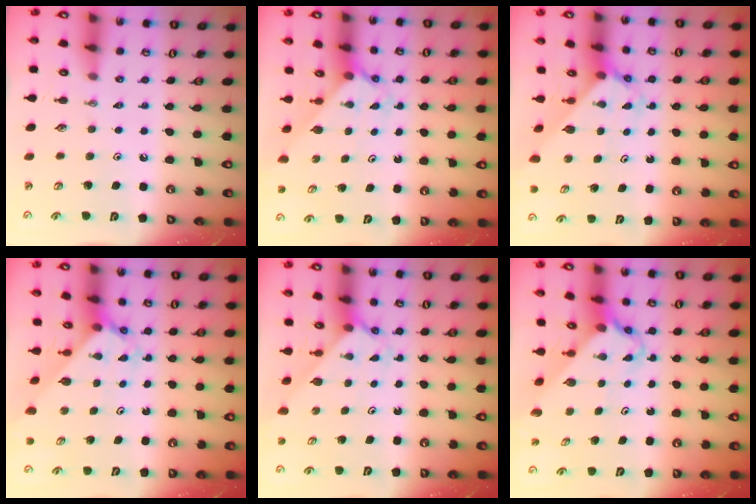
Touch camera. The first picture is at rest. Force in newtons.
{"total": 2.1, "press": 2.1, "slide": 0.2}
{"total": 2.2, "press": 2.2, "slide": 0.2}
{"total": 2.1, "press": 2.1, "slide": 0.2}
{"total": 2.2, "press": 2.2, "slide": 0.2}
{"total": 2.8, "press": 2.8, "slide": 0.2}